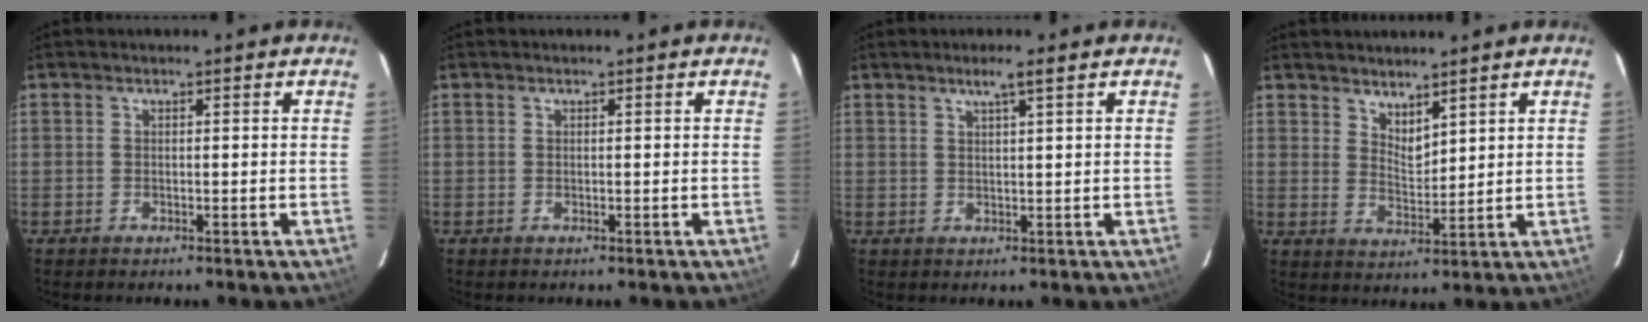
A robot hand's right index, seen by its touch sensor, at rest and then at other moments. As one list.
[{"total": 0.0}, {"total": 2.7, "force": [1.8, -0.2, 2.0], "torque": [-0.039, 0.003, 0.032]}, {"total": 4.3, "force": [3.7, 1.5, 1.7], "torque": [-0.024, -0.007, 0.065]}]